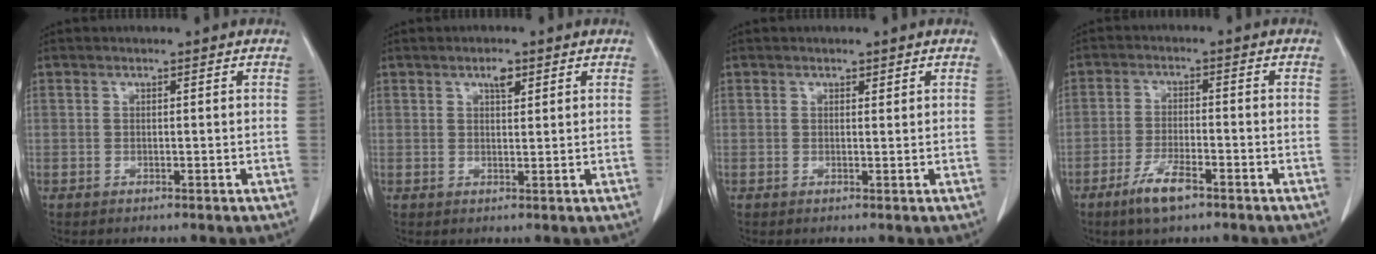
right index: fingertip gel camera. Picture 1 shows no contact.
{"total": 2.6, "force": [1.4, 1.1, 1.8], "torque": [-0.034, 0.001, 0.026]}
{"total": 1.0, "force": [0.6, 0.7, 0.4], "torque": [-0.007, 0.004, 0.012]}
{"total": 6.2, "force": [-4.0, 1.6, 4.5], "torque": [-0.091, -0.006, -0.070]}